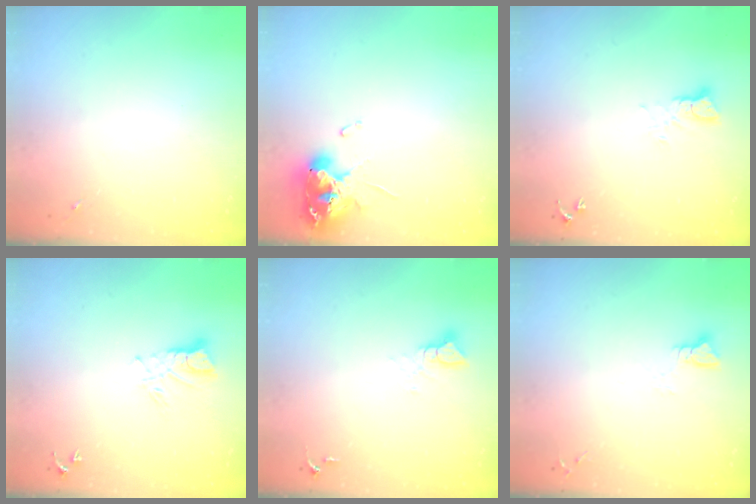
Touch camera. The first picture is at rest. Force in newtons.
{"total": 11.1, "press": 11.0, "slide": 1.2}
{"total": 3.7, "press": 3.7, "slide": 0.4}
{"total": 7.7, "press": 7.7, "slide": 0.7}
{"total": 3.3, "press": 3.3, "slide": 0.3}
{"total": 2.9, "press": 2.9, "slide": 0.3}